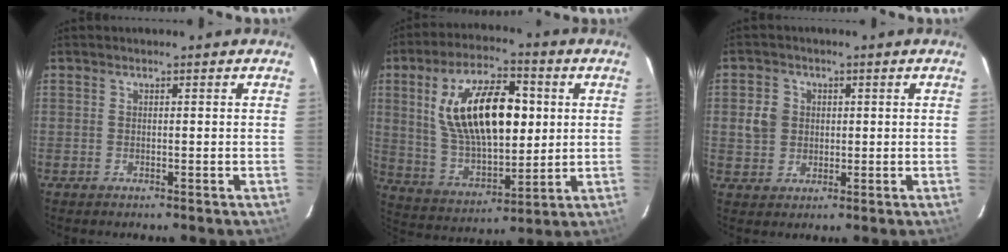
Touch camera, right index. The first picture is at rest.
{"total": 19.9, "force": [4.4, 9.4, 16.9], "torque": [-0.311, 0.017, 0.091]}
{"total": 4.7, "force": [0.5, 4.3, 1.7], "torque": [-0.030, 0.016, 0.010]}